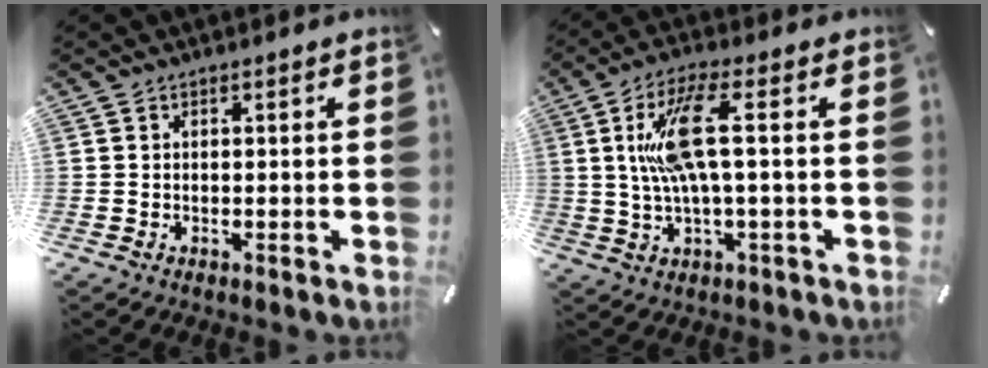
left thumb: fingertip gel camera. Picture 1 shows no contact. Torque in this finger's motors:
{"motor_torque": [0.89, 1.48, 0.12, 0.16, 0.13]}